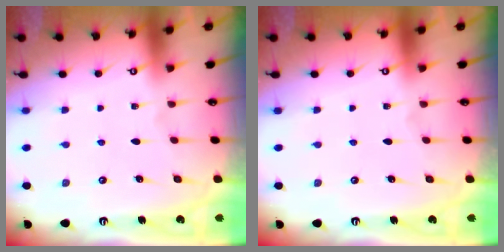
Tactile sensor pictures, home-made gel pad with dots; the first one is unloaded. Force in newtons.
{"total": 0.0}